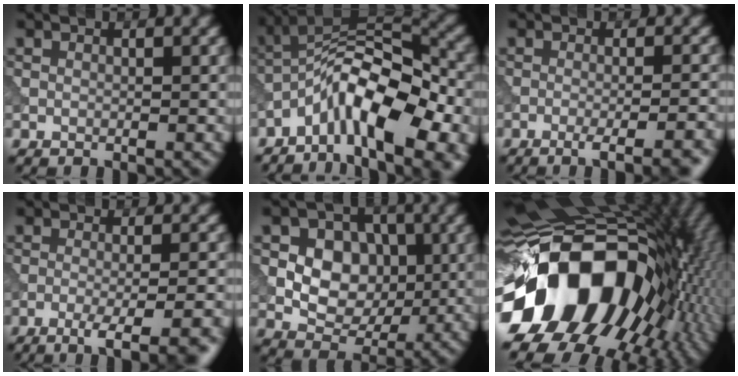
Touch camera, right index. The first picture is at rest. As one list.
[{"total": 12.3, "force": [-6.1, 4.1, 9.9], "torque": [-0.160, 0.009, -0.103]}, {"total": 5.7, "force": [-2.6, 1.8, 4.7], "torque": [-0.029, 0.009, -0.028]}, {"total": 7.4, "force": [-3.8, 2.3, 6.0], "torque": [-0.052, 0.004, -0.046]}, {"total": 6.4, "force": [0.3, 4.9, 4.0], "torque": [-0.060, 0.001, 0.000]}, {"total": 19.8, "force": [-4.3, 13.5, 13.9], "torque": [-0.248, -0.014, -0.082]}]